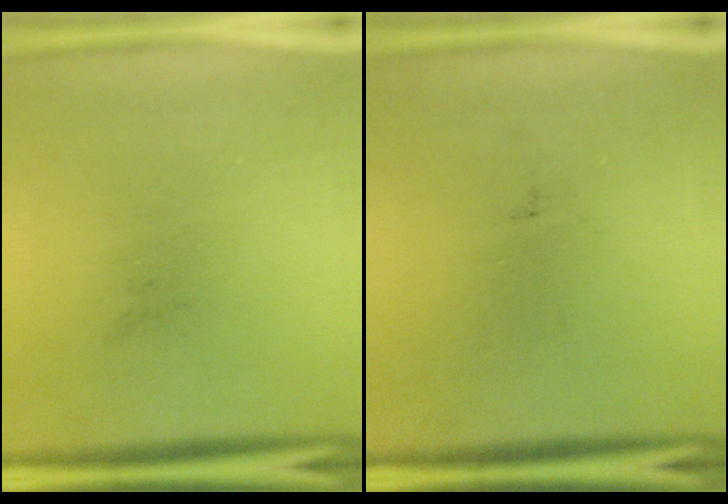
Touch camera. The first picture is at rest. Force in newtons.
{"total": 0.0}